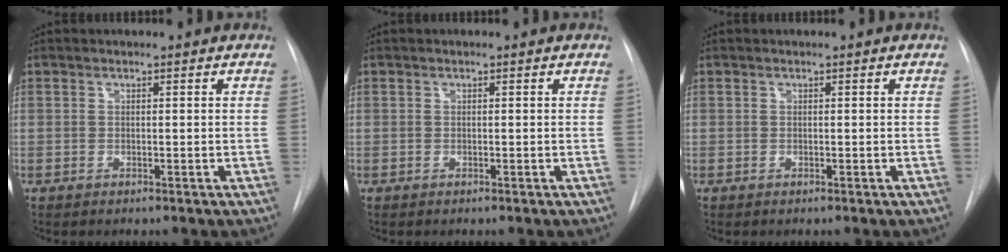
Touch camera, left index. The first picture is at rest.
{"total": 0.0}
{"total": 0.0}